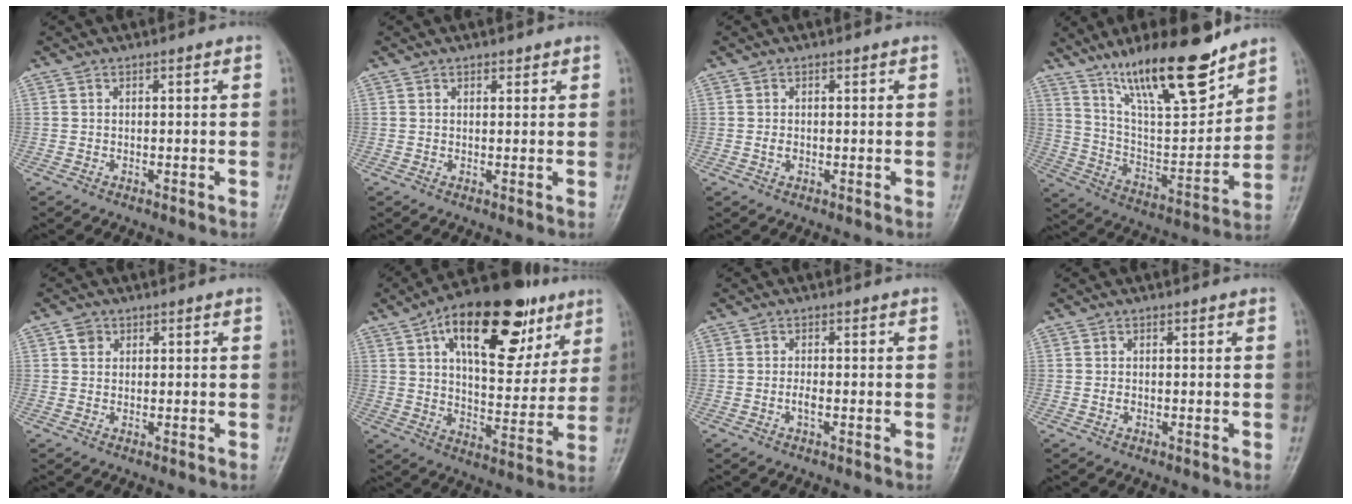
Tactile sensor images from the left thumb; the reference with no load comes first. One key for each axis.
{"total": 1.2, "fx": 0.9, "fy": 0.7, "fz": 0.4, "tx": 0.004, "ty": -0.005, "tz": 0.010}
{"total": 1.1, "fx": -0.1, "fy": 0.8, "fz": 0.7, "tx": -0.013, "ty": 0.000, "tz": -0.001}
{"total": 21.1, "fx": 14.9, "fy": 5.6, "fz": 13.8, "tx": -0.194, "ty": -0.077, "tz": 0.260}
{"total": 1.9, "fx": 0.7, "fy": 1.6, "fz": 0.6, "tx": 0.000, "ty": -0.002, "tz": 0.008}
{"total": 24.7, "fx": 12.1, "fy": 11.8, "fz": 18.0, "tx": -0.232, "ty": -0.016, "tz": 0.186}
{"total": 1.4, "fx": -0.5, "fy": 0.5, "fz": 1.2, "tx": -0.025, "ty": 0.000, "tz": -0.012}
{"total": 0.7, "fx": 0.0, "fy": 0.6, "fz": 0.4, "tx": -0.007, "ty": 0.000, "tz": -0.002}